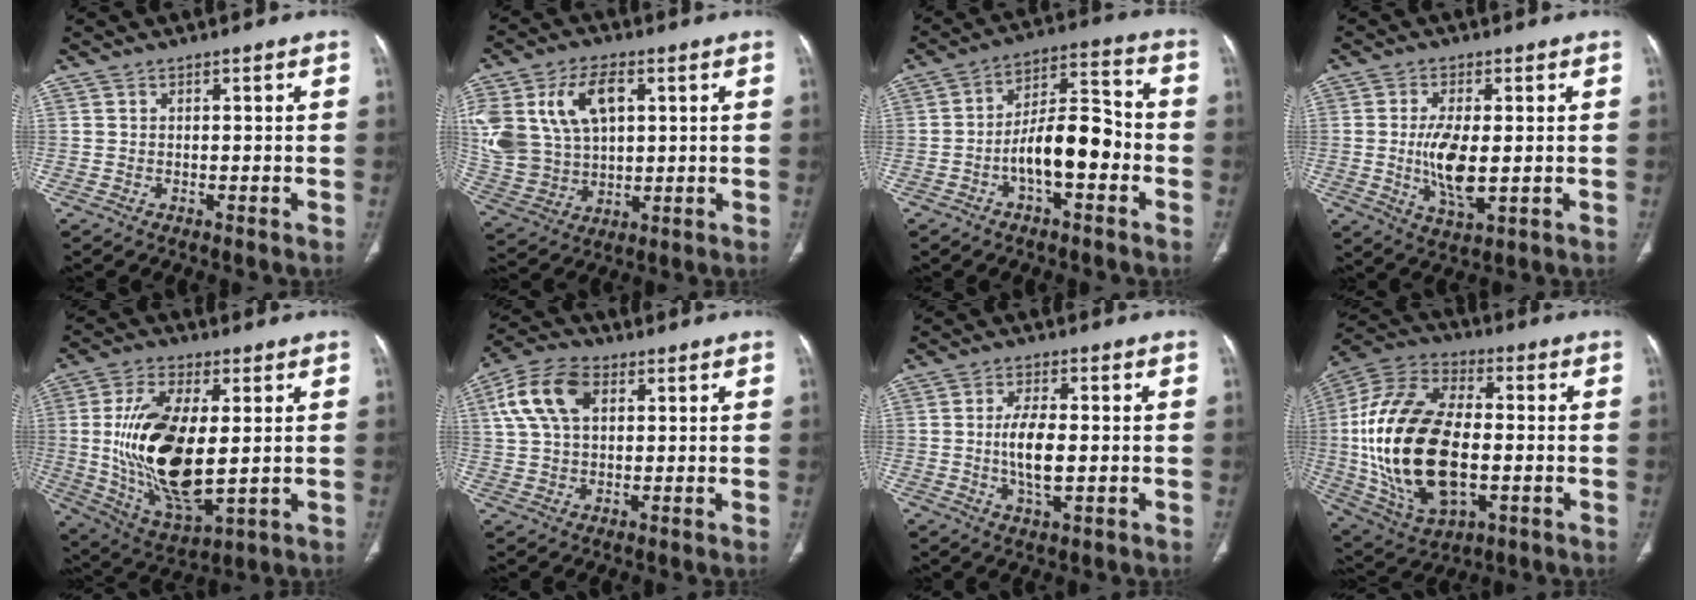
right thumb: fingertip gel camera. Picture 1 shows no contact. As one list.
[{"total": 19.9, "force": [5.7, 13.4, 13.5], "torque": [-0.288, 0.003, 0.119]}, {"total": 12.2, "force": [-3.6, 5.3, 10.4], "torque": [-0.160, 0.046, -0.066]}, {"total": 9.1, "force": [-0.4, 3.7, 8.3], "torque": [-0.160, -0.016, -0.002]}, {"total": 21.0, "force": [0.9, 9.8, 18.6], "torque": [-0.352, -0.018, 0.029]}, {"total": 11.5, "force": [3.6, 7.1, 8.2], "torque": [-0.159, 0.016, 0.064]}, {"total": 7.7, "force": [-0.5, 3.3, 7.0], "torque": [-0.133, -0.004, -0.010]}, {"total": 27.5, "force": [-1.7, 15.4, 22.7], "torque": [-0.454, 0.005, -0.018]}]